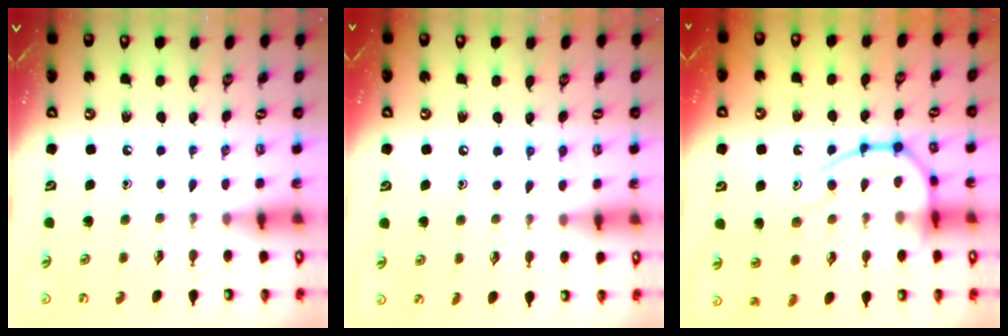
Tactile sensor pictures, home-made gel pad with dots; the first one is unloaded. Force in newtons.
{"total": 5.9, "press": 5.9, "slide": 0.6}
{"total": 14.4, "press": 14.4, "slide": 0.5}